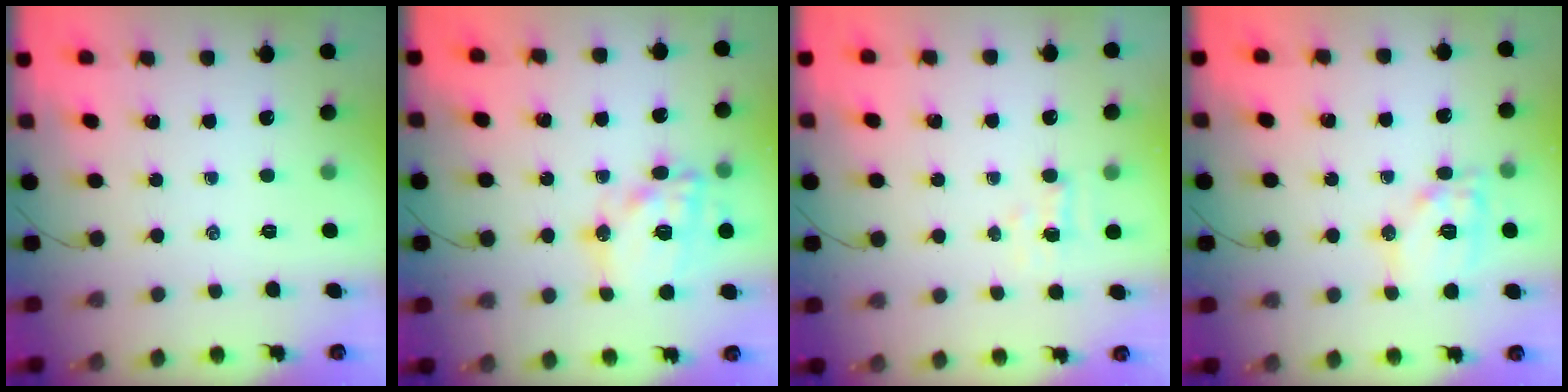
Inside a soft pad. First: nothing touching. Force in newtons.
{"total": 17.4, "press": 17.1, "slide": 3.1}
{"total": 2.7, "press": 2.6, "slide": 0.7}
{"total": 11.3, "press": 11.3, "slide": 1.1}